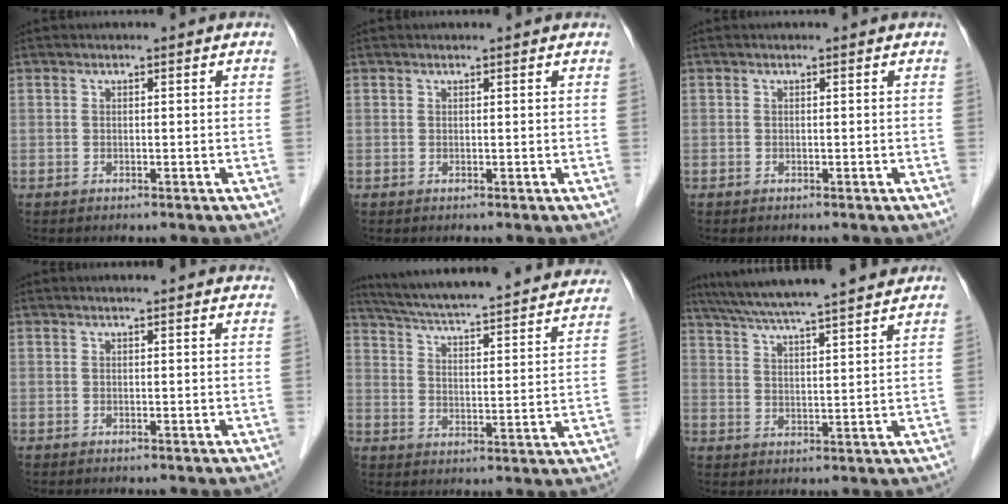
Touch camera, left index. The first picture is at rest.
{"total": 1.6, "force": [1.5, 0.1, 0.5], "torque": [-0.012, 0.011, 0.017]}
{"total": 0.0}
{"total": 6.2, "force": [5.9, 0.8, 1.8], "torque": [-0.017, 0.014, 0.051]}
{"total": 29.8, "force": [26.8, 3.9, 12.7], "torque": [-0.206, -0.038, 0.340]}
{"total": 19.2, "force": [16.8, 0.7, 9.4], "torque": [-0.162, 0.032, 0.245]}